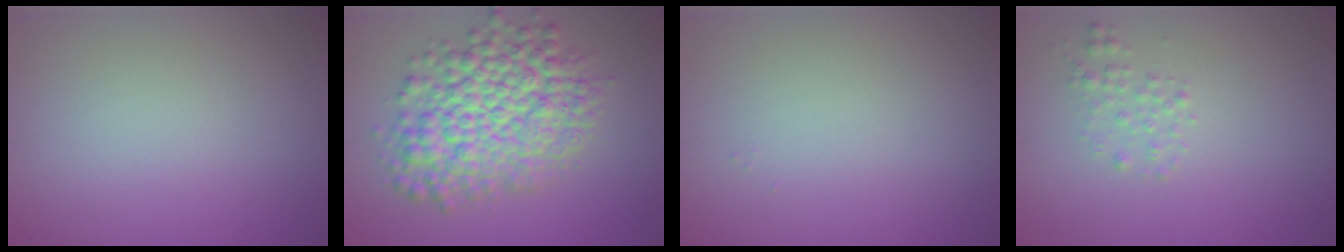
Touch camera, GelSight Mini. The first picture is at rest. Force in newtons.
{"total": 8.0, "press": 8.0, "slide": 0.2}
{"total": 0.0}
{"total": 1.2, "press": 1.2, "slide": 0.1}